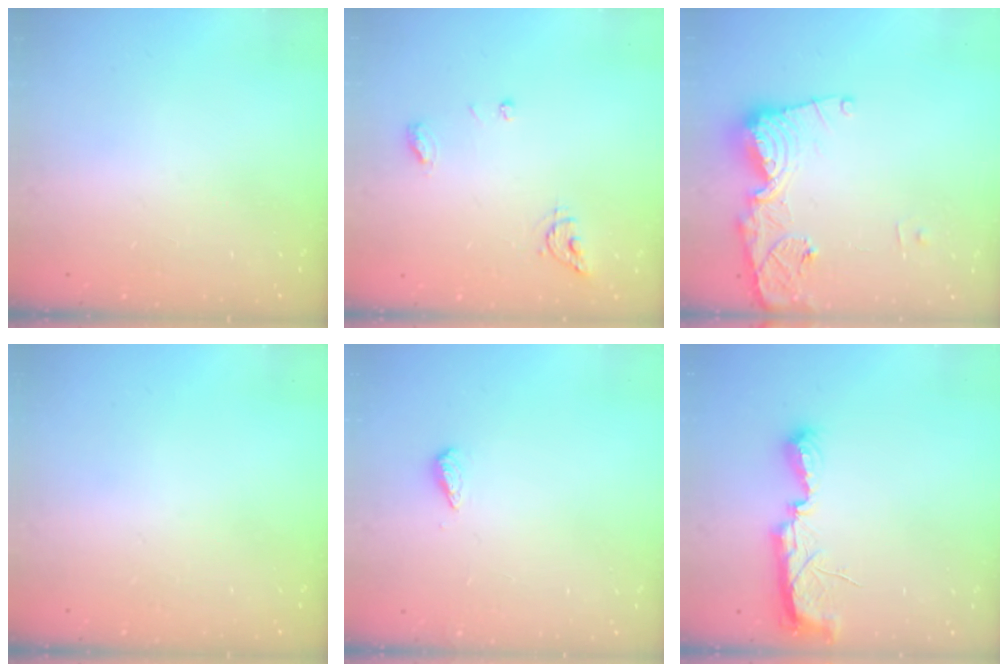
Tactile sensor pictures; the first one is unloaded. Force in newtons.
{"total": 6.2, "press": 6.2, "slide": 0.5}
{"total": 14.4, "press": 14.4, "slide": 1.4}
{"total": 0.0}
{"total": 2.7, "press": 2.6, "slide": 0.4}
{"total": 7.5, "press": 7.5, "slide": 0.5}